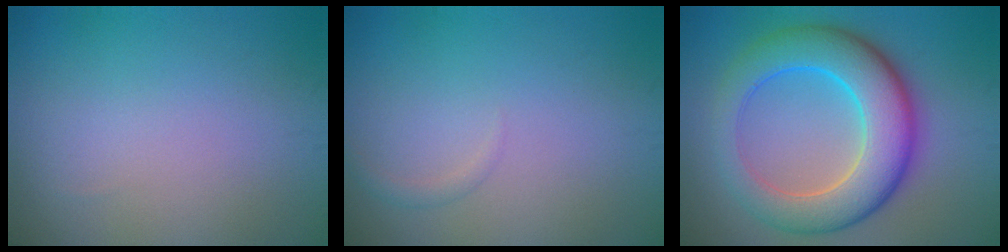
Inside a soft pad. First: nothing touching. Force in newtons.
{"total": 0.7, "press": 0.7, "slide": 0.1}
{"total": 8.9, "press": 8.9, "slide": 0.1}